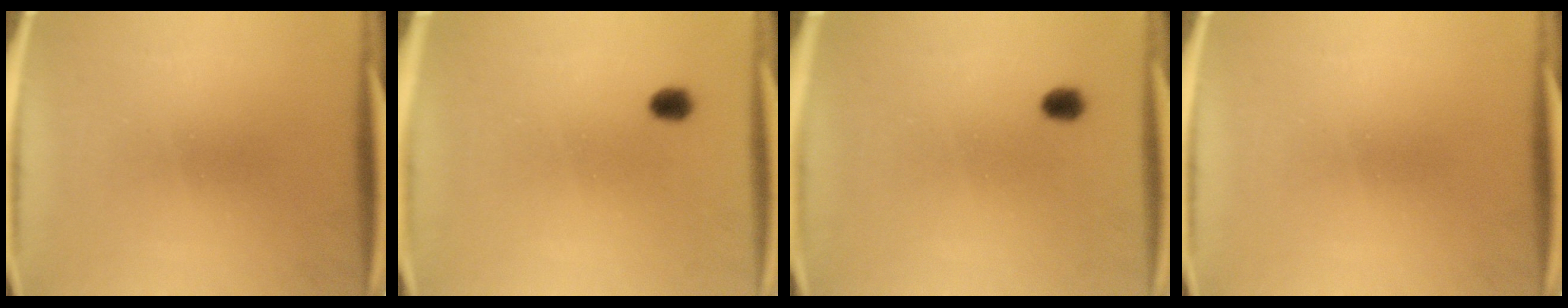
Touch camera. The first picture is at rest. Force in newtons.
{"total": 2.7}
{"total": 2.7}
{"total": 0.0}